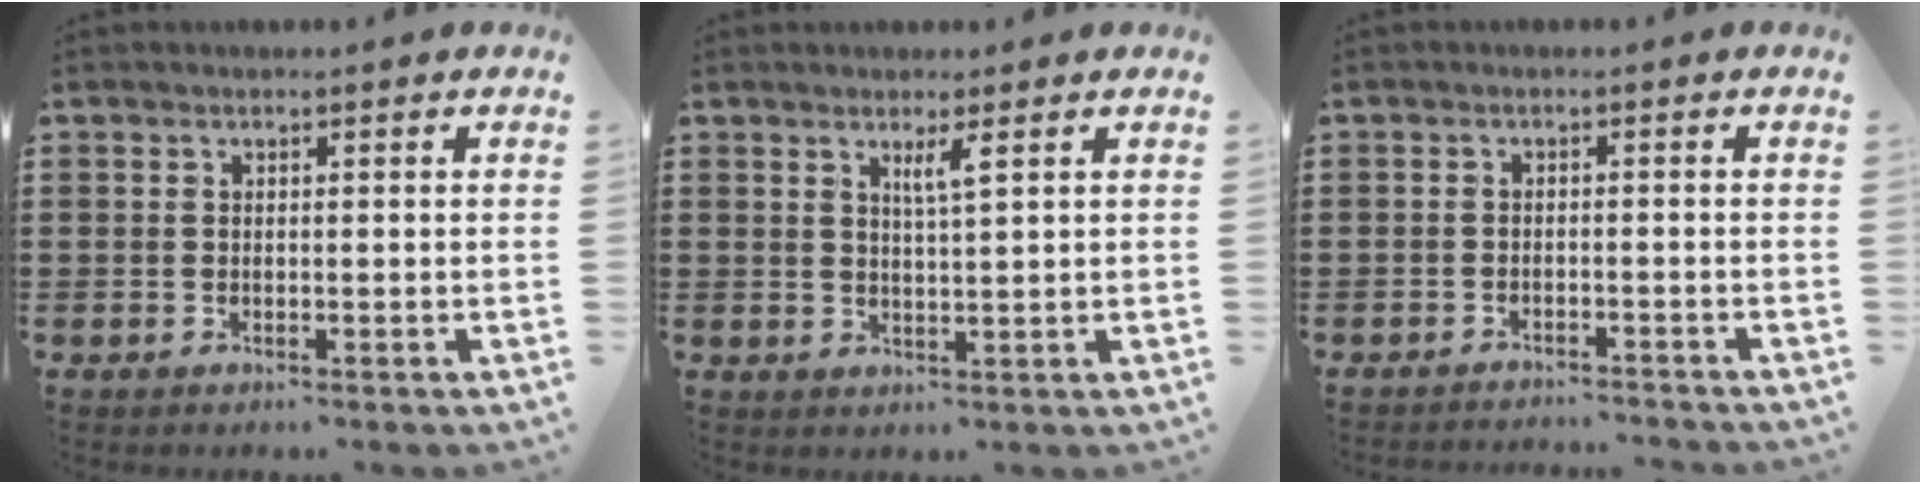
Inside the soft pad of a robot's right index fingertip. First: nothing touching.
{"total": 2.4, "force": [1.4, -0.1, 2.0], "torque": [-0.041, -0.002, 0.022]}
{"total": 1.7, "force": [-1.7, -0.2, 0.1], "torque": [-0.005, 0.003, -0.035]}